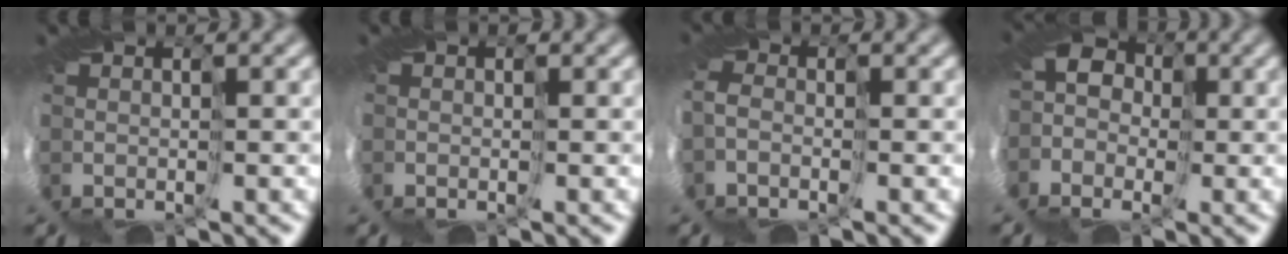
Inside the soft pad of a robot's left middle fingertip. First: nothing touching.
{"total": 0.7, "force": [-0.1, 0.6, 0.3], "torque": [-0.006, 0.005, -0.006]}
{"total": 1.5, "force": [-0.9, 1.0, 0.8], "torque": [-0.036, 0.001, -0.020]}
{"total": 6.7, "force": [-2.3, 6.0, 2.1], "torque": [-0.061, -0.006, -0.054]}